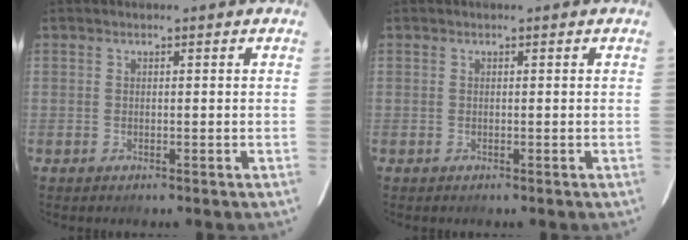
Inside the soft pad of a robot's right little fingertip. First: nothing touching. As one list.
[{"total": 0.0}]